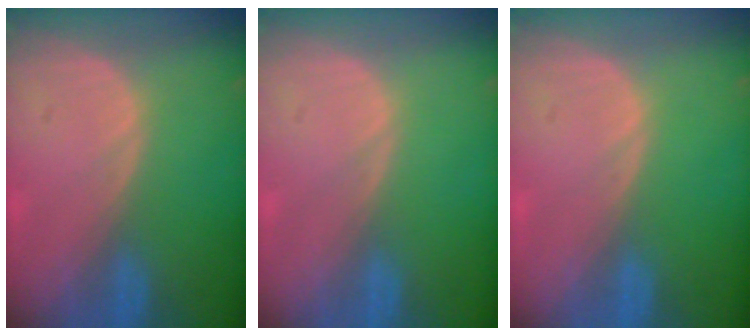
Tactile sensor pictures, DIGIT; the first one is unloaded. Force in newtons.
{"total": 0.0}
{"total": 0.0}